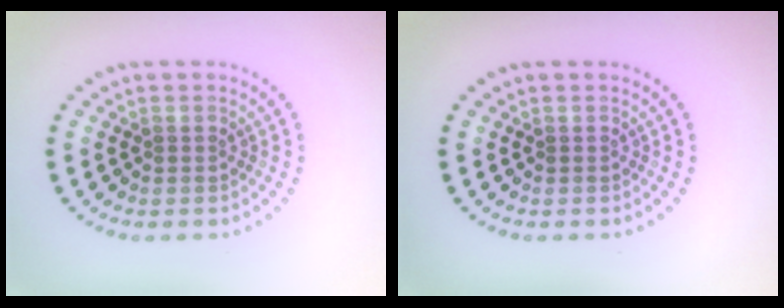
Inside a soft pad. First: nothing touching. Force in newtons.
{"total": 0.0}